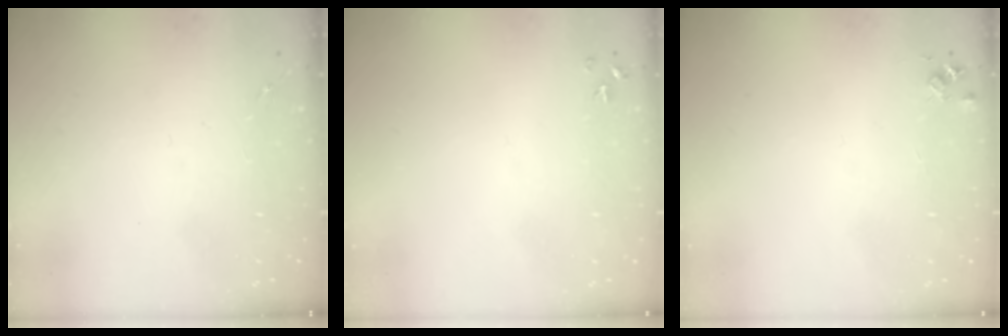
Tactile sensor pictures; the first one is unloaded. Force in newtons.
{"total": 3.6, "press": 3.5, "slide": 0.5}
{"total": 4.4, "press": 4.4, "slide": 0.5}